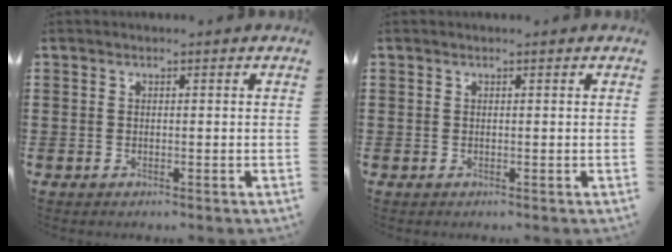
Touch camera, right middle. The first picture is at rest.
{"total": 0.0}